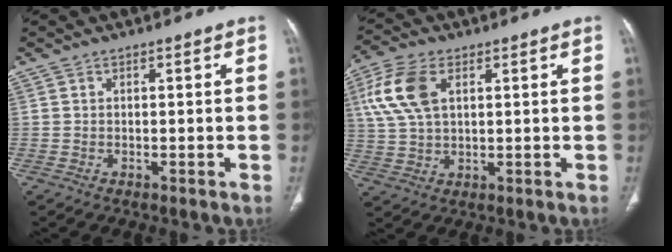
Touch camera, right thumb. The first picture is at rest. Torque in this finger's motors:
{"motor_torque": [0.17, 1.90, 0.66, -0.51, 0.15]}